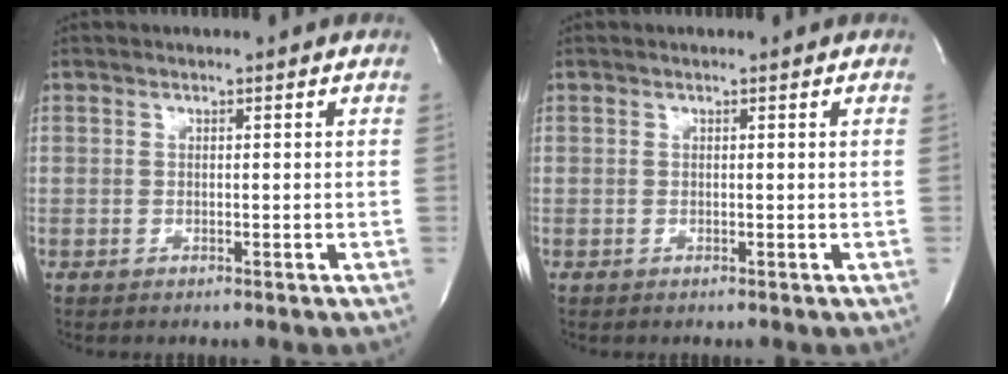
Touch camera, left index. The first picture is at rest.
{"total": 0.0}